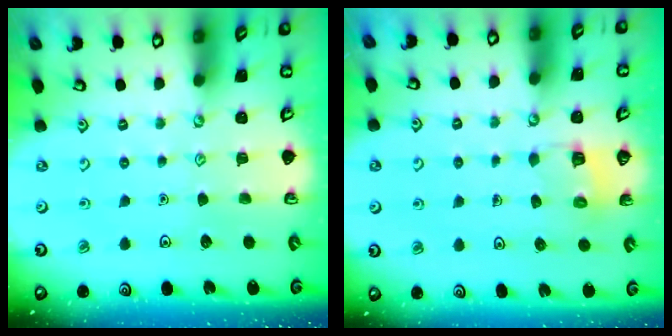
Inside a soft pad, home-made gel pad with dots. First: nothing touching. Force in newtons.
{"total": 3.6, "press": 3.6, "slide": 0.2}